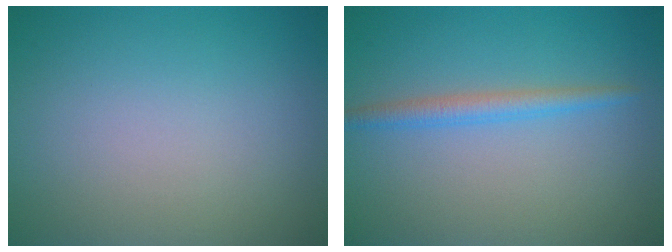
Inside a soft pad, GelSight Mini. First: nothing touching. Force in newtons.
{"total": 2.1, "press": 2.1, "slide": 0.0}